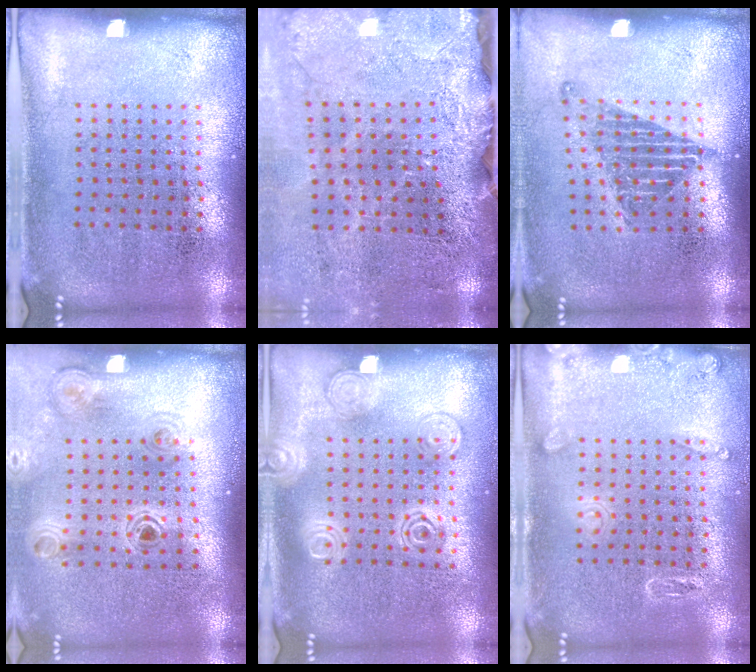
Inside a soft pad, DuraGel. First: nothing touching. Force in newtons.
{"total": 3.9, "press": 3.2, "slide": 2.3}
{"total": 1.3, "press": 1.1, "slide": 0.7}
{"total": 1.1, "press": 1.1, "slide": 0.2}
{"total": 2.6, "press": 2.5, "slide": 0.3}
{"total": 1.8, "press": 1.8, "slide": 0.2}